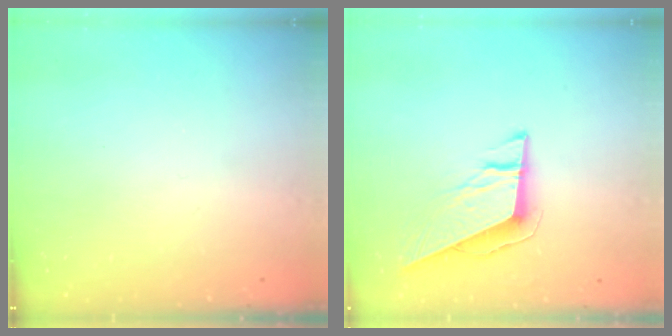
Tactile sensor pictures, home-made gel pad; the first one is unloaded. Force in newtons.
{"total": 9.3, "press": 9.2, "slide": 1.3}